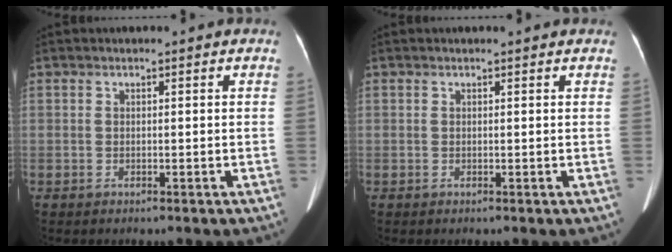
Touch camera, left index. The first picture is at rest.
{"total": 1.3, "force": [1.2, 0.1, 0.4], "torque": [-0.010, 0.006, 0.014]}